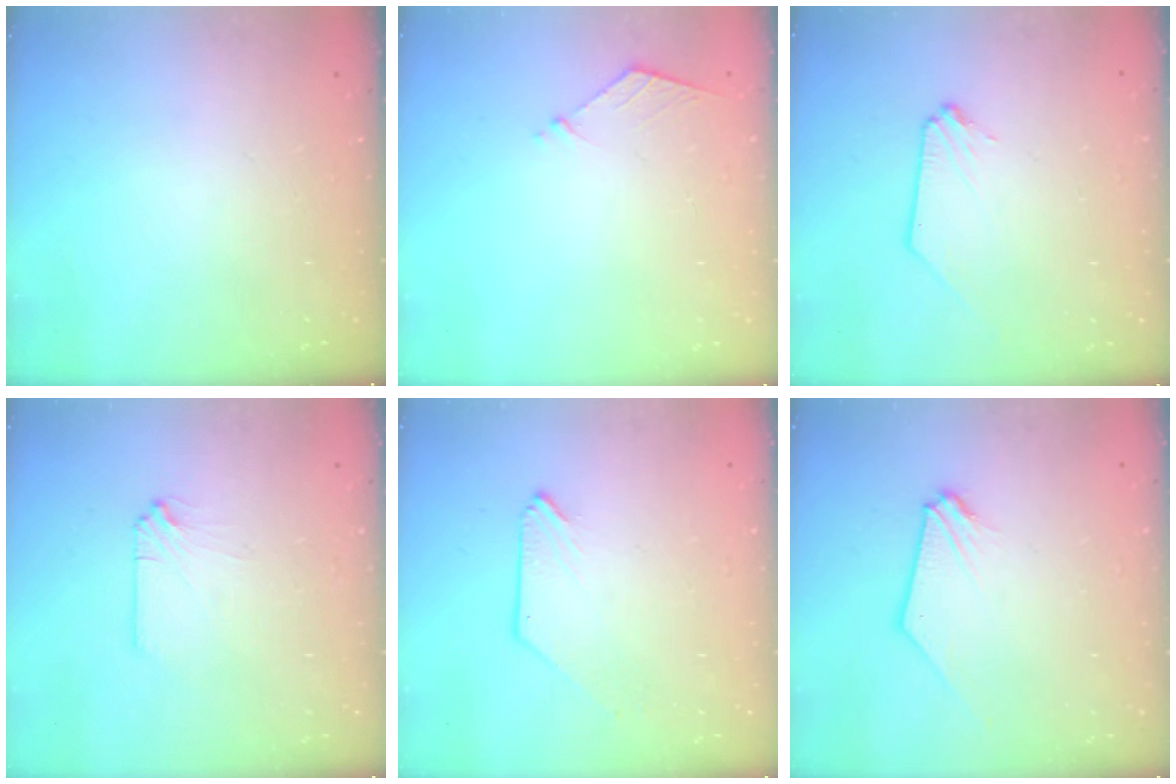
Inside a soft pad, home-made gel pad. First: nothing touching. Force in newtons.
{"total": 5.8, "press": 5.7, "slide": 0.8}
{"total": 0.0}
{"total": 1.1, "press": 1.1, "slide": 0.3}
{"total": 0.0}
{"total": 0.6, "press": 0.6, "slide": 0.1}